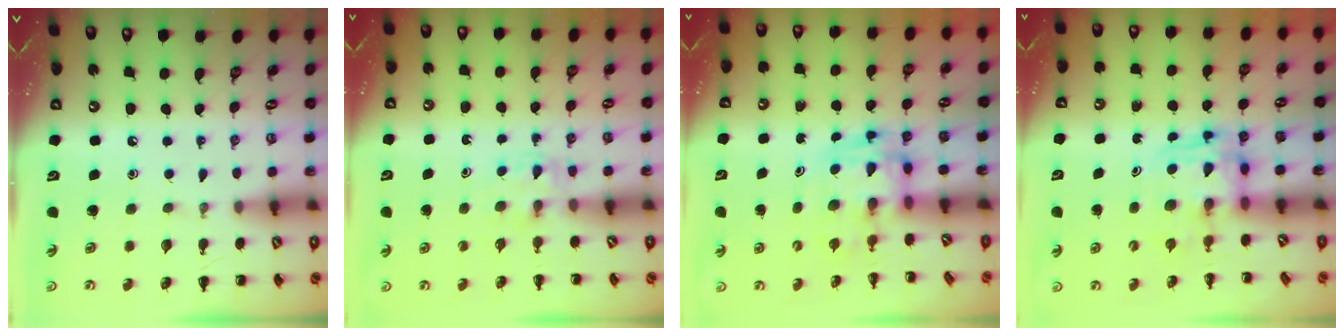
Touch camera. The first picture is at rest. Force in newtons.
{"total": 3.0, "press": 2.8, "slide": 1.0}
{"total": 3.5, "press": 3.5, "slide": 0.6}
{"total": 2.6, "press": 2.6, "slide": 0.2}